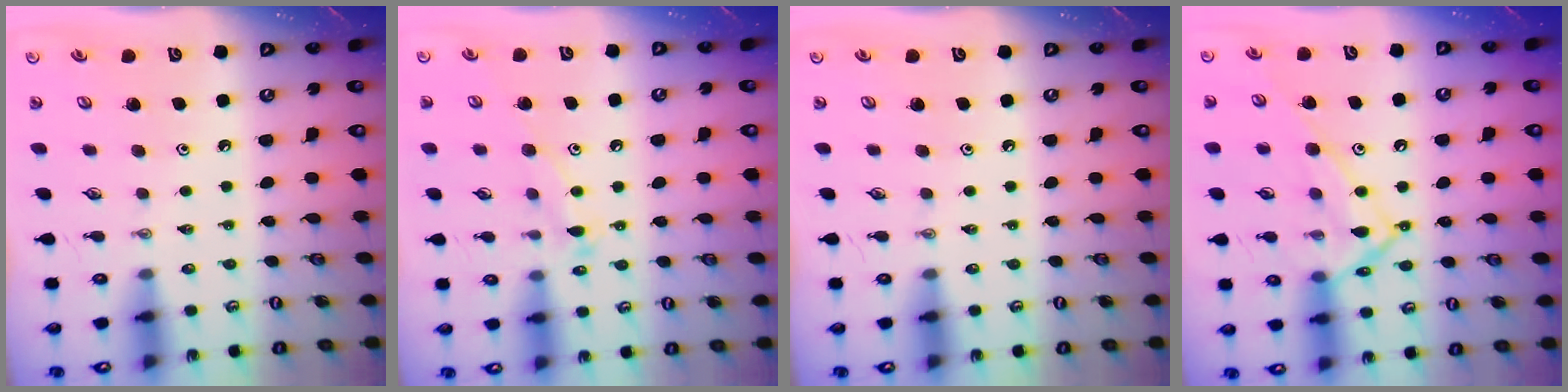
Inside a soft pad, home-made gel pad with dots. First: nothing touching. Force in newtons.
{"total": 10.7, "press": 10.7, "slide": 0.8}
{"total": 0.0}
{"total": 16.5, "press": 16.4, "slide": 1.0}